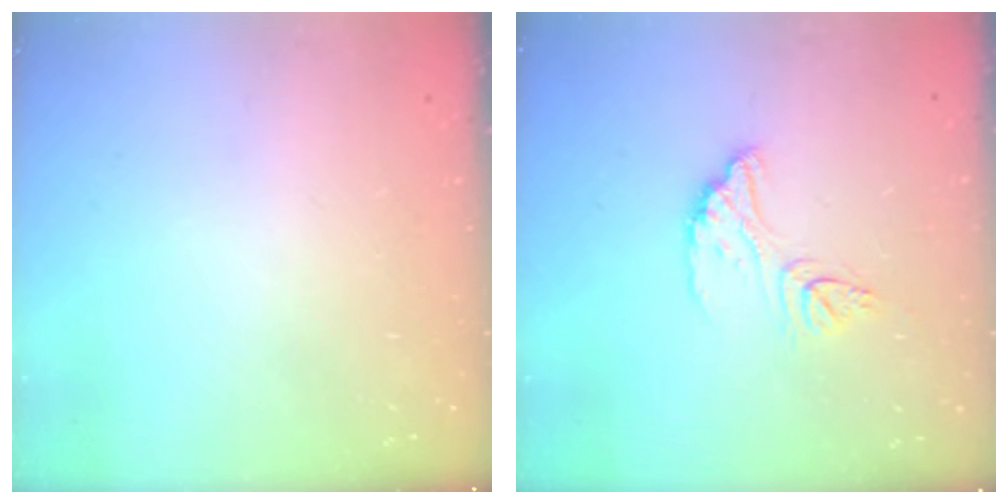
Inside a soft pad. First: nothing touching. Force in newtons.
{"total": 11.2, "press": 11.2, "slide": 0.9}